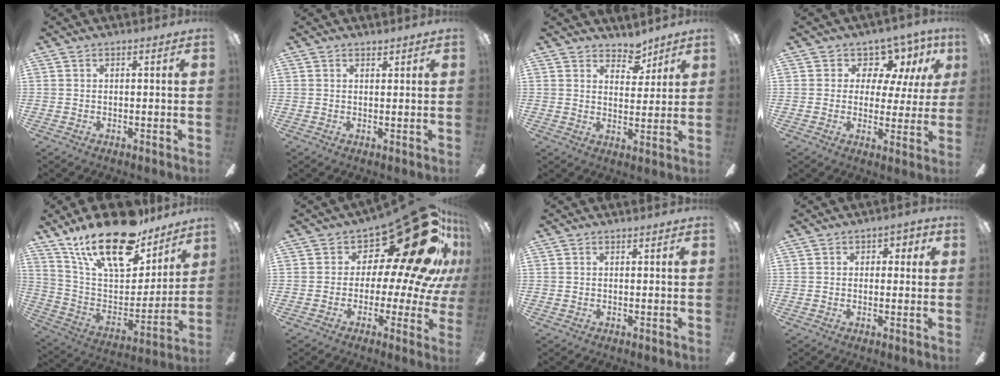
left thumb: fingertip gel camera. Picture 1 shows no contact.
{"total": 1.0, "force": [1.0, 0.4, 0.1], "torque": [-0.003, 0.000, 0.019]}
{"total": 6.2, "force": [4.9, 3.2, 1.8], "torque": [-0.012, -0.028, 0.085]}
{"total": 9.0, "force": [5.5, 6.0, 3.7], "torque": [-0.065, -0.035, 0.105]}
{"total": 24.3, "force": [17.5, 9.9, 13.5], "torque": [-0.236, -0.101, 0.306]}
{"total": 24.0, "force": [11.6, 9.8, 18.6], "torque": [-0.249, -0.089, 0.202]}
{"total": 0.0}
{"total": 2.1, "force": [-0.2, 1.7, 1.3], "torque": [-0.013, 0.007, -0.007]}